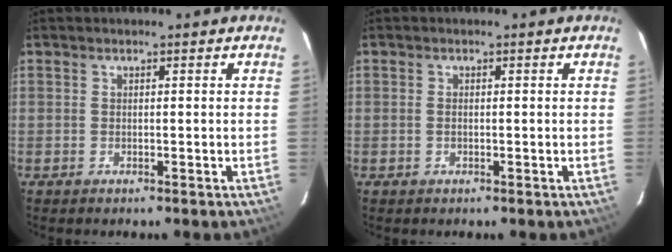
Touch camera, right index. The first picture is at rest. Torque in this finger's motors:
{"motor_torque": [-0.19, 0.11, -0.04, 0.00]}